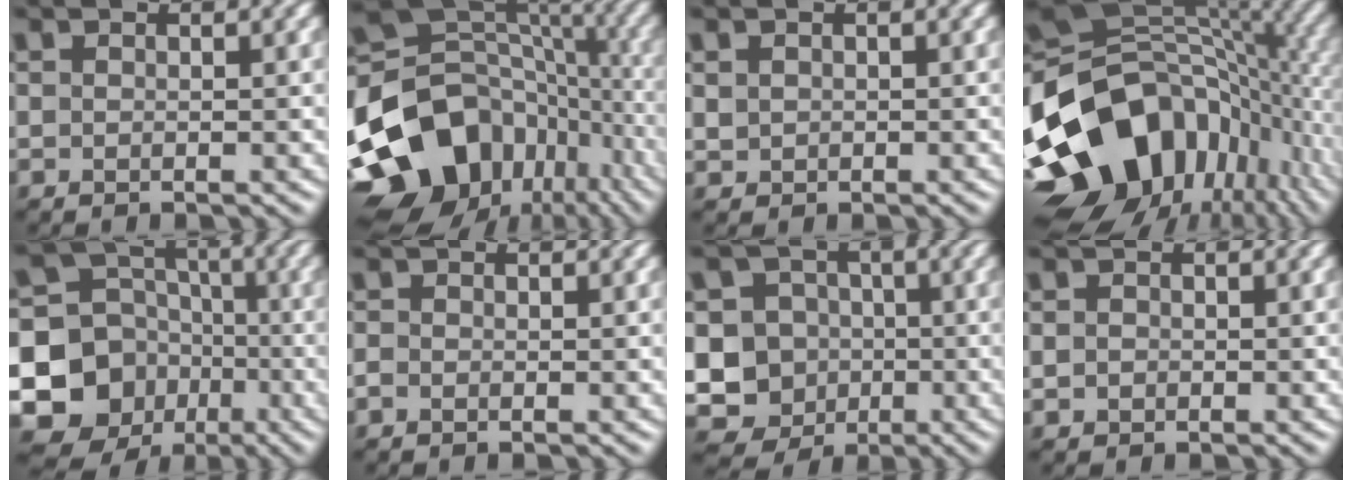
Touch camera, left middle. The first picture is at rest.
{"total": 17.1, "force": [-8.3, 12.5, 8.3], "torque": [-0.182, -0.004, -0.146]}
{"total": 0.8, "force": [0.1, 0.8, 0.2], "torque": [-0.004, -0.003, 0.004]}
{"total": 16.4, "force": [-5.6, 11.7, 10.0], "torque": [-0.198, -0.011, -0.105]}
{"total": 12.6, "force": [-4.1, 11.1, 4.4], "torque": [-0.105, -0.027, -0.090]}
{"total": 0.6, "force": [-0.5, 0.3, 0.2], "torque": [-0.004, -0.003, -0.013]}
{"total": 10.5, "force": [-2.2, 9.8, 3.2], "torque": [-0.070, 0.011, -0.068]}
{"total": 0.6, "force": [-0.2, 0.6, 0.1], "torque": [0.004, -0.002, -0.007]}